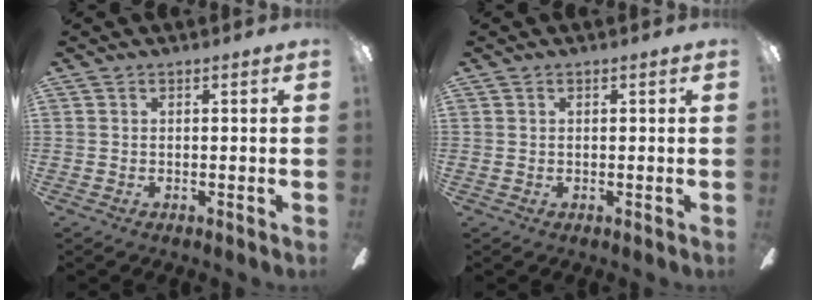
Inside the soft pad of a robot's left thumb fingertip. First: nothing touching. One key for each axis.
{"total": 0.0}